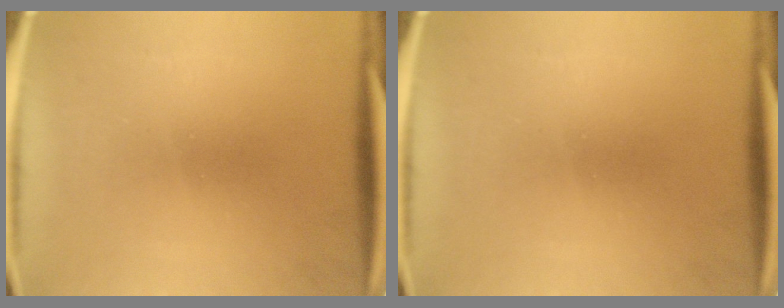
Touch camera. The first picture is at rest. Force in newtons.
{"total": 0.0}